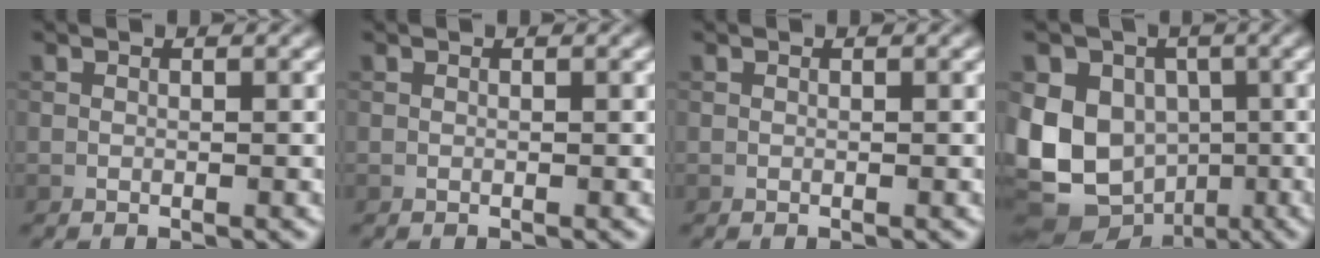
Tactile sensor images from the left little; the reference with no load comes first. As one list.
[{"total": 0.0}, {"total": 0.0}, {"total": 13.9, "force": [-2.7, 11.7, 7.1], "torque": [-0.139, -0.013, -0.065]}]